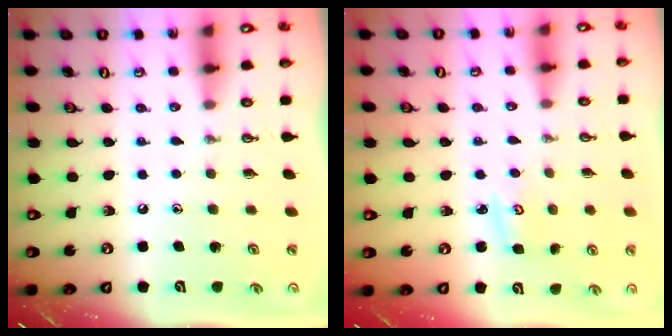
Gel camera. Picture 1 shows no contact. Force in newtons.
{"total": 2.9, "press": 2.9, "slide": 0.2}